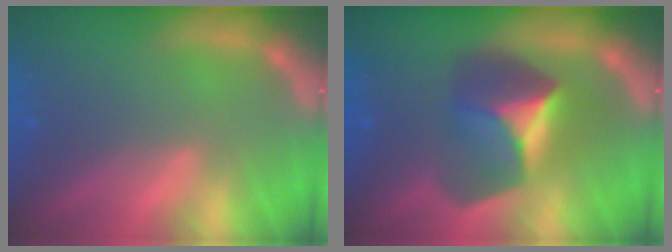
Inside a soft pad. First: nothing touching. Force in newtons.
{"total": 6.9}